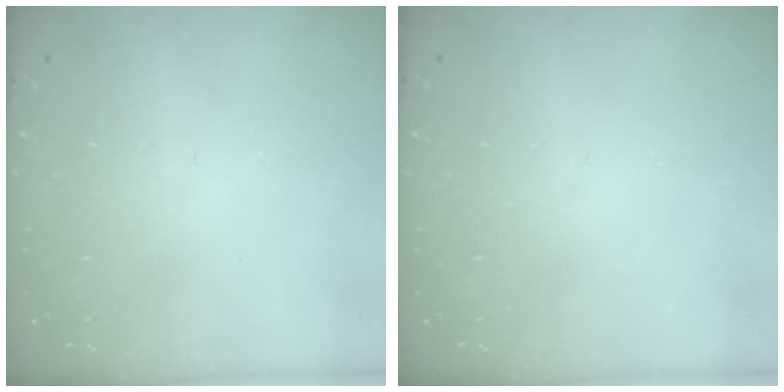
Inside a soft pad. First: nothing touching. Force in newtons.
{"total": 0.0}